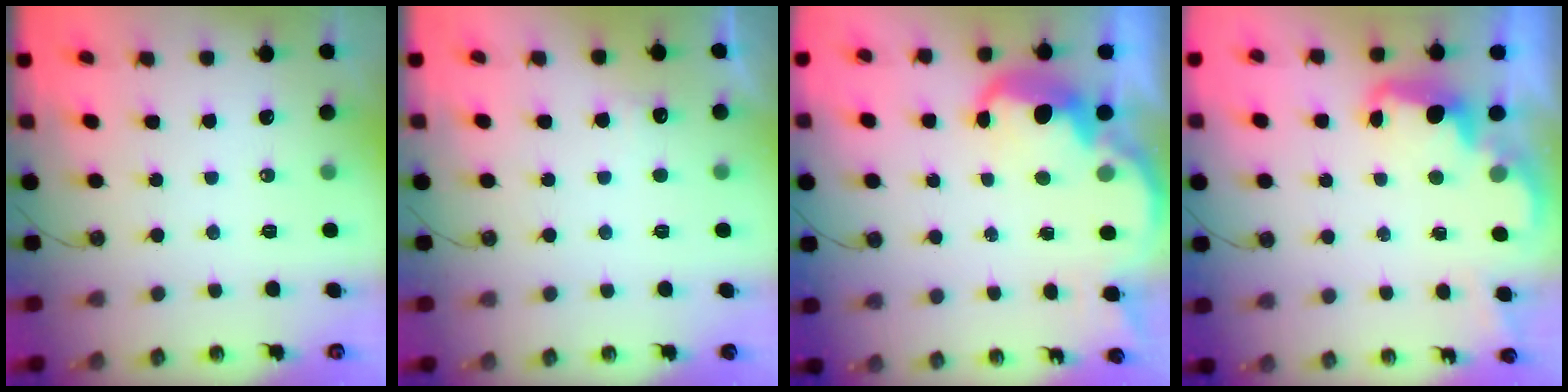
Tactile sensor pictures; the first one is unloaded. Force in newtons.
{"total": 5.2, "press": 5.0, "slide": 1.3}
{"total": 4.8, "press": 4.7, "slide": 0.7}
{"total": 2.7, "press": 2.6, "slide": 0.7}